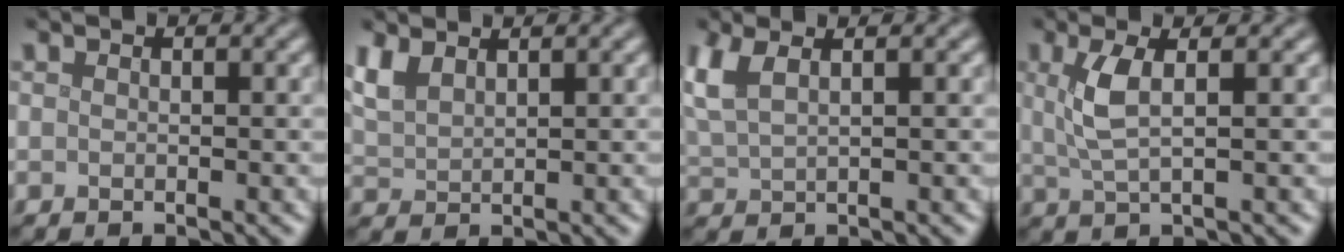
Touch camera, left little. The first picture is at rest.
{"total": 2.7, "force": [1.9, 1.2, 1.6], "torque": [-0.043, 0.006, 0.044]}
{"total": 3.5, "force": [2.1, 1.2, 2.5], "torque": [-0.066, 0.009, 0.045]}
{"total": 3.3, "force": [0.8, 0.9, 3.0], "torque": [-0.067, 0.000, 0.018]}